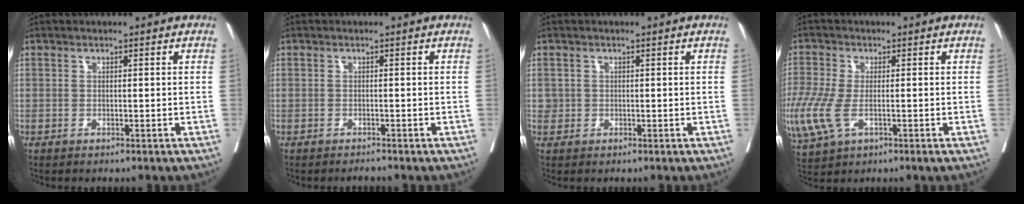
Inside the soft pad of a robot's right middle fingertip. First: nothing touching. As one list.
[{"total": 0.7, "force": [-0.7, -0.1, 0.1], "torque": [-0.005, -0.004, -0.009]}, {"total": 1.0, "force": [0.0, 1.0, 0.1], "torque": [0.008, 0.005, -0.002]}, {"total": 12.0, "force": [-3.6, 5.7, 9.9], "torque": [-0.259, -0.024, -0.063]}]